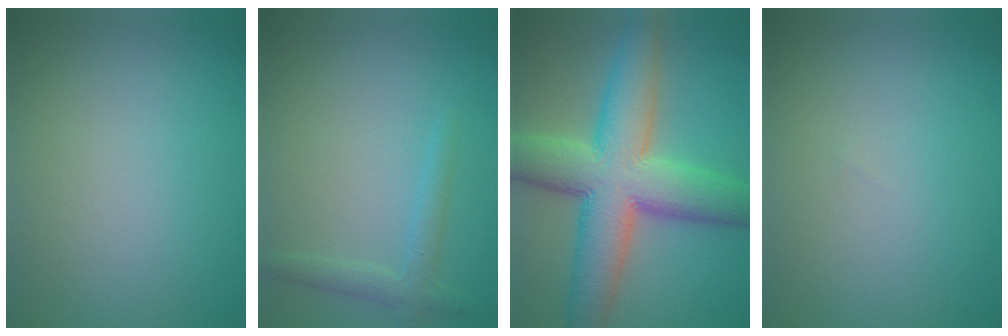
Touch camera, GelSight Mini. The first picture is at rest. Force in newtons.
{"total": 1.9, "press": 1.9, "slide": 0.1}
{"total": 11.5, "press": 11.5, "slide": 0.4}
{"total": 0.0}